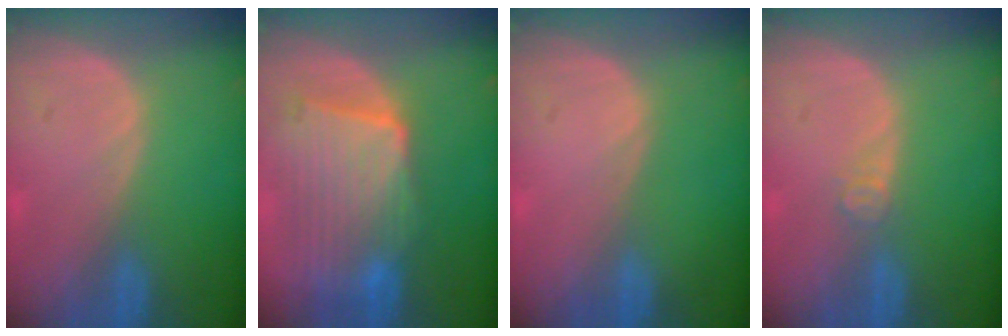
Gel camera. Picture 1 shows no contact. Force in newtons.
{"total": 10.3, "press": 9.0, "slide": 4.8}
{"total": 0.0}
{"total": 2.0, "press": 1.6, "slide": 1.1}